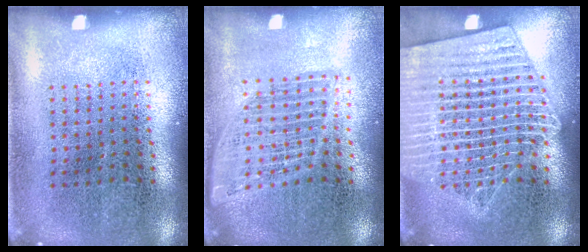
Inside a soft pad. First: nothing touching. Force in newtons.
{"total": 1.5, "press": 1.4, "slide": 0.7}
{"total": 3.7, "press": 3.6, "slide": 0.5}